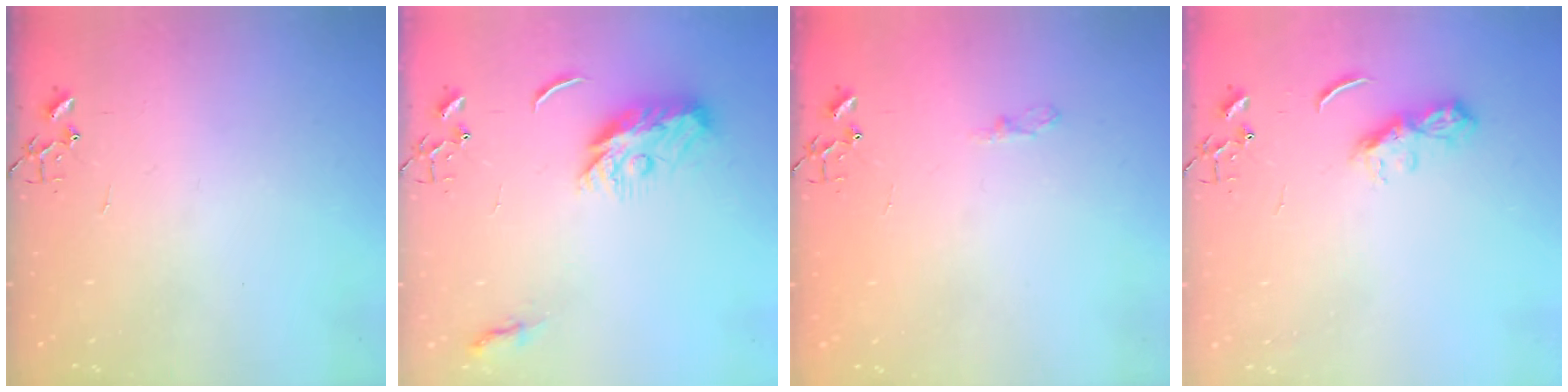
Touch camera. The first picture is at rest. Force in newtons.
{"total": 10.2, "press": 10.2, "slide": 0.1}
{"total": 5.0, "press": 4.9, "slide": 0.6}
{"total": 6.7, "press": 6.7, "slide": 0.6}